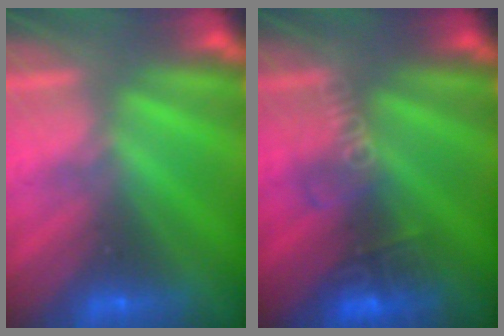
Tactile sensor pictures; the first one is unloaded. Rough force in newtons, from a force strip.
{"total": 2.8}